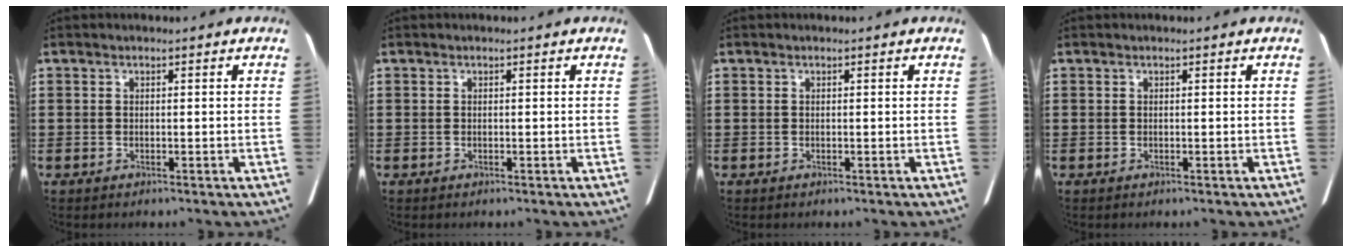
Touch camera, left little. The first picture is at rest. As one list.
[{"total": 0.0}, {"total": 0.0}, {"total": 0.0}]